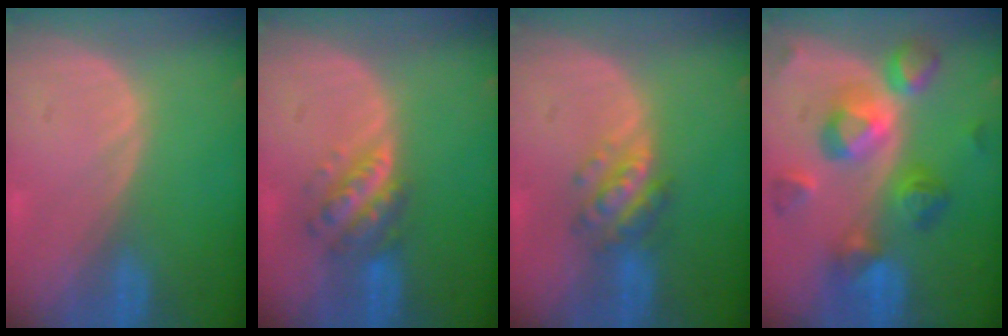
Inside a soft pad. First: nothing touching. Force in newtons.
{"total": 5.8, "press": 5.3, "slide": 2.4}
{"total": 5.7, "press": 5.1, "slide": 2.6}
{"total": 10.2, "press": 10.2, "slide": 0.8}